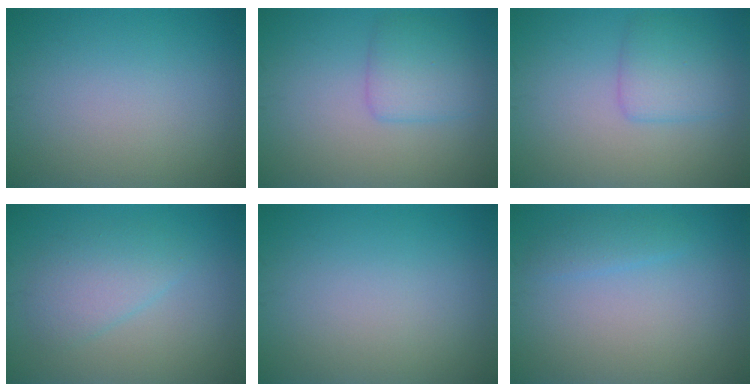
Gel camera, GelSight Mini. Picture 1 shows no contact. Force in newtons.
{"total": 2.8, "press": 2.8, "slide": 0.2}
{"total": 2.8, "press": 2.8, "slide": 0.2}
{"total": 2.9, "press": 2.9, "slide": 0.2}
{"total": 0.0}
{"total": 1.4, "press": 1.4, "slide": 0.0}